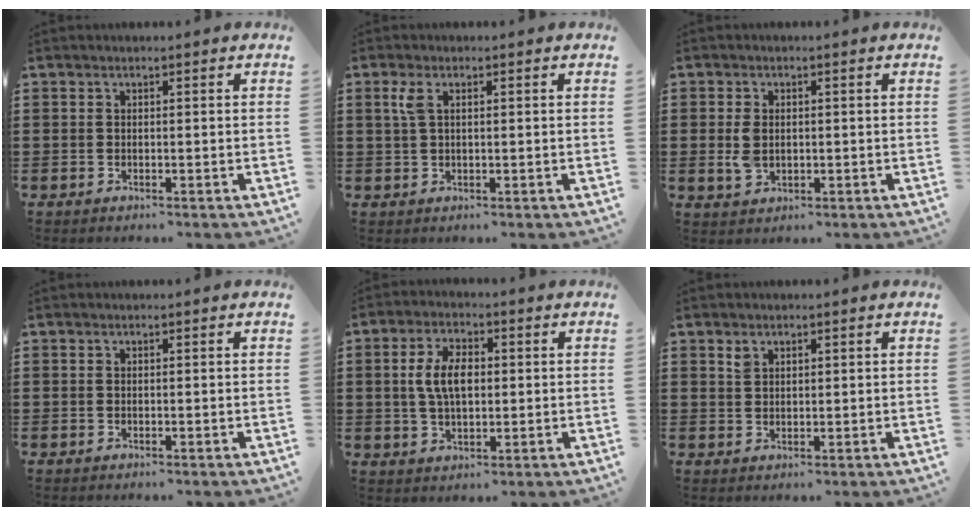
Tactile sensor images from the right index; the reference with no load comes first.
{"total": 2.5, "force": [0.7, 1.0, 2.2], "torque": [-0.055, 0.006, 0.007]}
{"total": 3.5, "force": [0.0, 2.2, 2.7], "torque": [-0.069, 0.001, -0.004]}
{"total": 0.0}
{"total": 6.5, "force": [0.5, 3.4, 5.6], "torque": [-0.126, 0.008, 0.003]}
{"total": 1.7, "force": [1.2, 0.9, 0.7], "torque": [-0.017, 0.003, 0.022]}